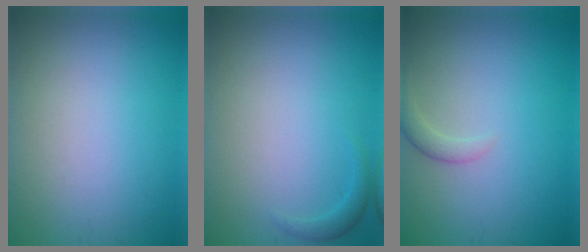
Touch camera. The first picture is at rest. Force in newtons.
{"total": 1.0, "press": 1.0, "slide": 0.1}
{"total": 1.4, "press": 1.4, "slide": 0.1}